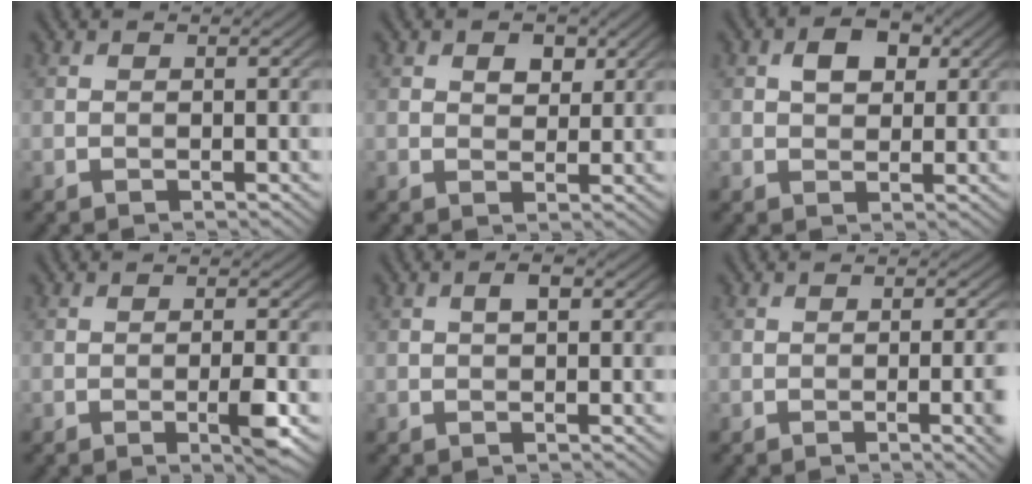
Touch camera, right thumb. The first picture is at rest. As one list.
[{"total": 2.8, "force": [1.3, 1.8, 1.7], "torque": [-0.027, -0.002, 0.023]}, {"total": 3.8, "force": [1.3, 2.5, 2.5], "torque": [-0.047, 0.006, 0.020]}, {"total": 2.9, "force": [-1.0, 0.2, 2.7], "torque": [-0.044, 0.003, -0.018]}, {"total": 1.5, "force": [0.4, 0.6, 1.3], "torque": [-0.023, 0.002, 0.004]}, {"total": 4.1, "force": [-0.9, 0.8, 3.9], "torque": [-0.054, 0.002, -0.013]}]